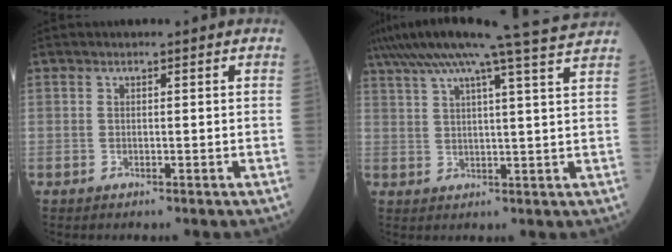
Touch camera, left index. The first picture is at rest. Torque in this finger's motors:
{"motor_torque": [1.02, -1.12, 0.61, 0.20]}